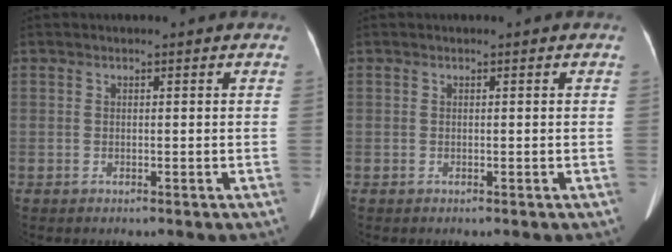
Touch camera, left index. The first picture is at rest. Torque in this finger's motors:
{"motor_torque": [-0.11, -0.04, 0.03, 0.01]}